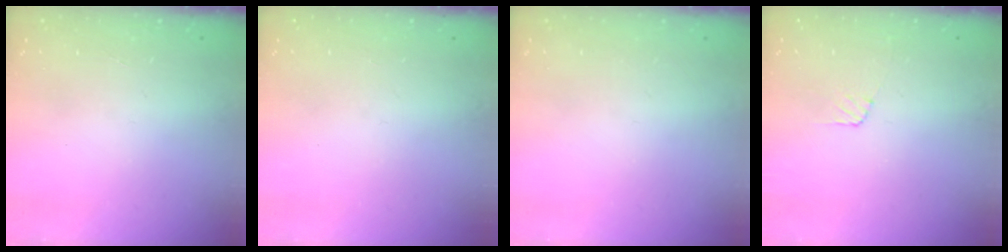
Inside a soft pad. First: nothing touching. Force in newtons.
{"total": 1.5, "press": 1.4, "slide": 0.2}
{"total": 0.0}
{"total": 5.5, "press": 5.5, "slide": 0.4}